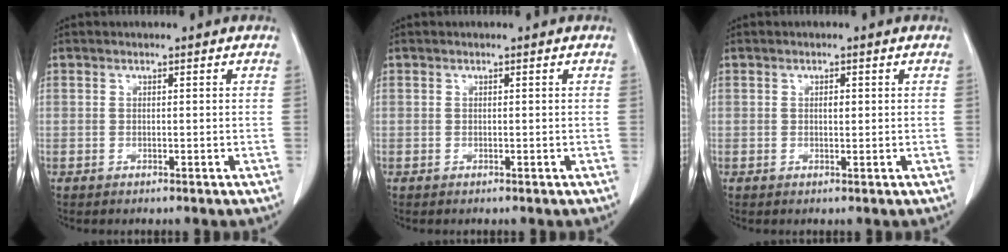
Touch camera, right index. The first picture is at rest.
{"total": 0.0}
{"total": 1.0, "force": [0.2, 0.4, 0.9], "torque": [-0.016, 0.000, 0.004]}